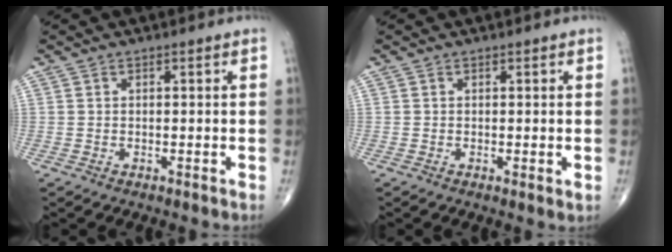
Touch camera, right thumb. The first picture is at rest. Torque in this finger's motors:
{"motor_torque": [-0.20, 0.15, -0.18, -0.23, 0.01]}